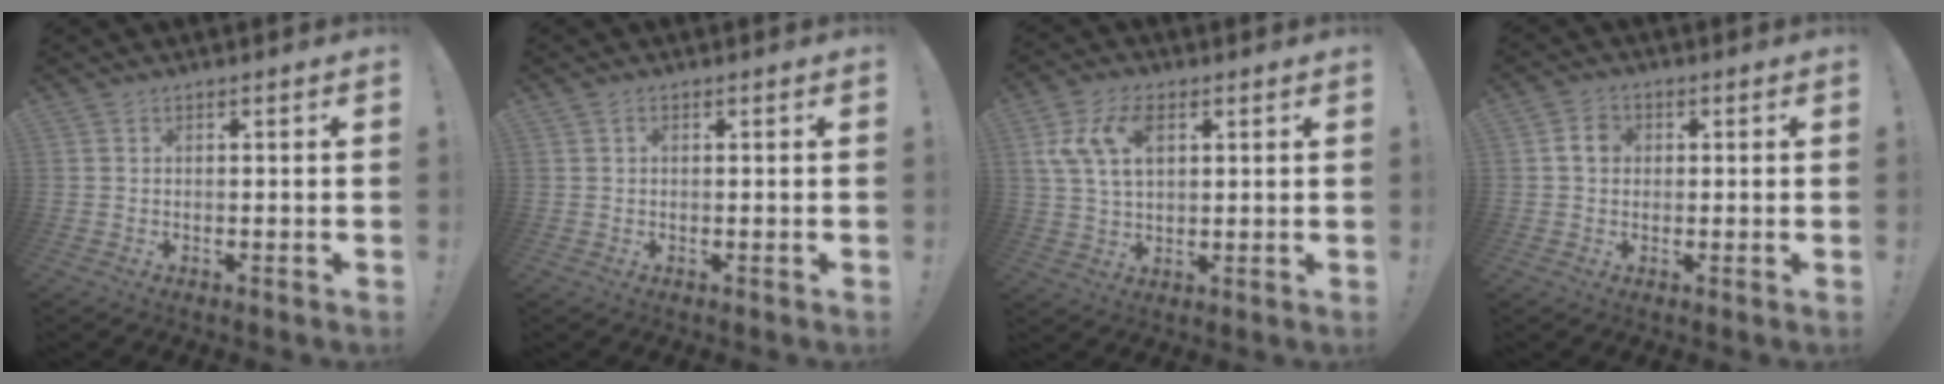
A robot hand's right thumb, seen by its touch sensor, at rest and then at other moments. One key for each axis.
{"total": 0.6, "fx": 0.1, "fy": 0.5, "fz": 0.4, "tx": -0.002, "ty": 0.000, "tz": 0.000}
{"total": 11.6, "fx": 4.2, "fy": 7.3, "fz": 8.0, "tx": -0.159, "ty": -0.001, "tz": 0.077}
{"total": 4.8, "fx": 0.6, "fy": 3.9, "fz": 2.8, "tx": -0.040, "ty": 0.009, "tz": 0.010}